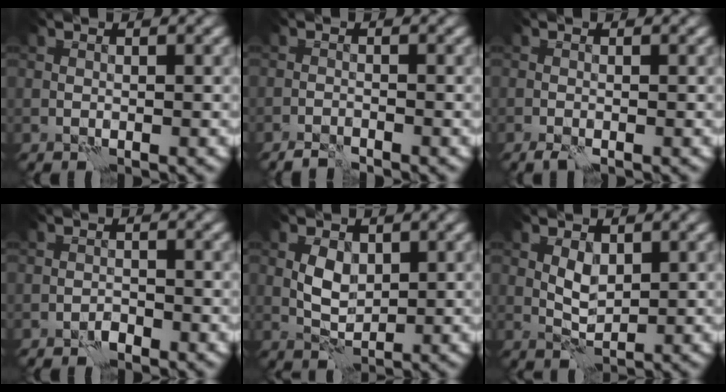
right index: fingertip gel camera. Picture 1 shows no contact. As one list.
[{"total": 1.5, "force": [-1.5, -0.2, 0.3], "torque": [-0.010, 0.001, -0.030]}, {"total": 1.1, "force": [-0.8, 0.1, 0.8], "torque": [-0.019, -0.003, -0.018]}, {"total": 0.7, "force": [-0.7, 0.1, 0.1], "torque": [0.003, 0.004, -0.015]}, {"total": 2.4, "force": [0.8, 1.4, 1.7], "torque": [-0.034, -0.001, 0.014]}, {"total": 1.9, "force": [0.9, 1.0, 1.3], "torque": [-0.027, -0.003, 0.017]}]